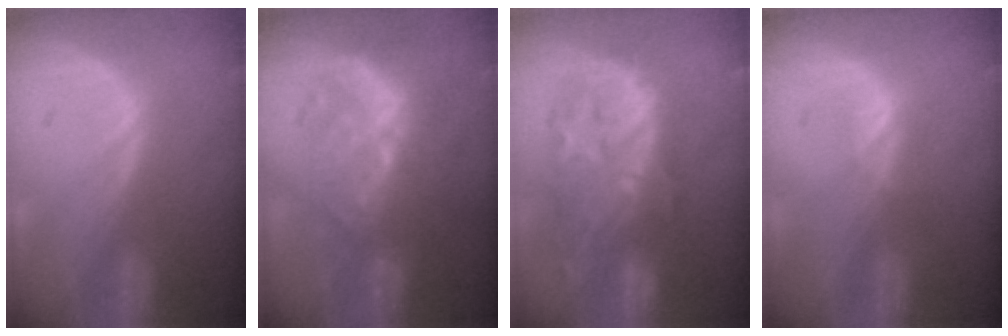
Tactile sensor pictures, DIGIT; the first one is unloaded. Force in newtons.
{"total": 9.6, "press": 8.5, "slide": 4.4}
{"total": 9.4, "press": 9.2, "slide": 1.7}
{"total": 0.8, "press": 0.8, "slide": 0.3}